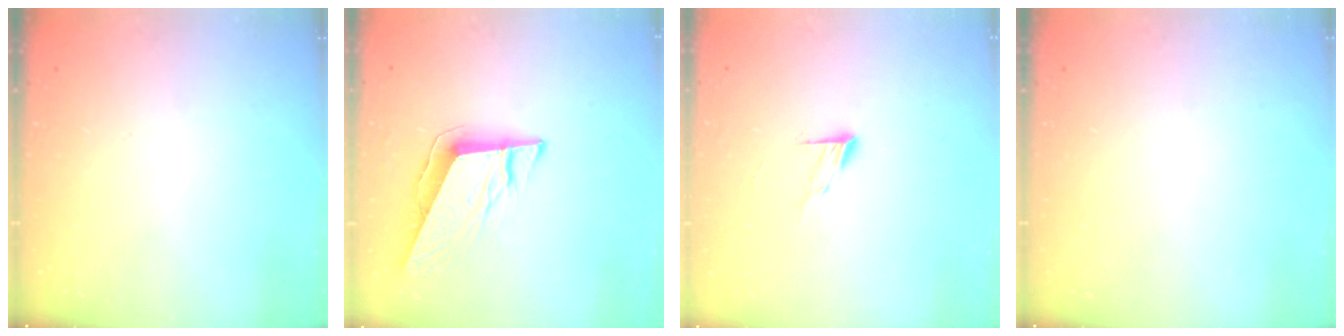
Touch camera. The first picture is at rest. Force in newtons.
{"total": 9.6, "press": 9.4, "slide": 1.8}
{"total": 7.9, "press": 7.9, "slide": 0.7}
{"total": 0.0}